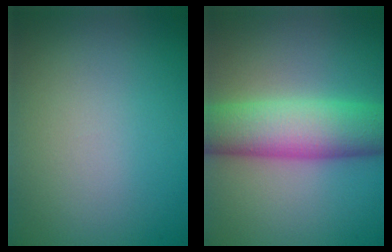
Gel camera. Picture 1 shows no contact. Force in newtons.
{"total": 8.2, "press": 8.2, "slide": 0.2}